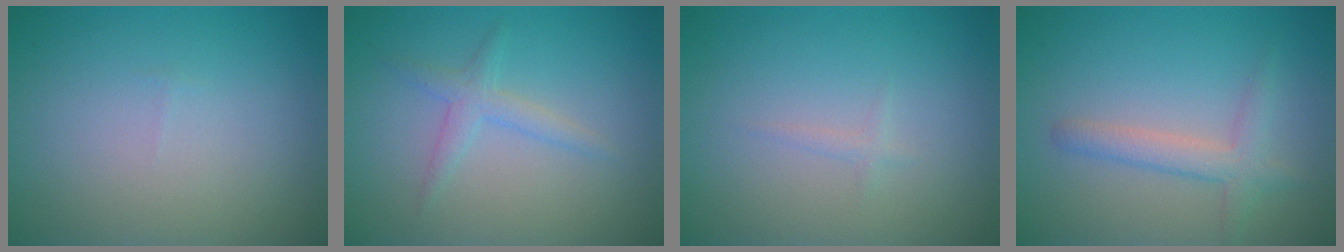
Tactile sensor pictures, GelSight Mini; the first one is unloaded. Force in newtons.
{"total": 1.8, "press": 1.8, "slide": 0.0}
{"total": 0.7, "press": 0.6, "slide": 0.1}
{"total": 2.5, "press": 2.5, "slide": 0.2}